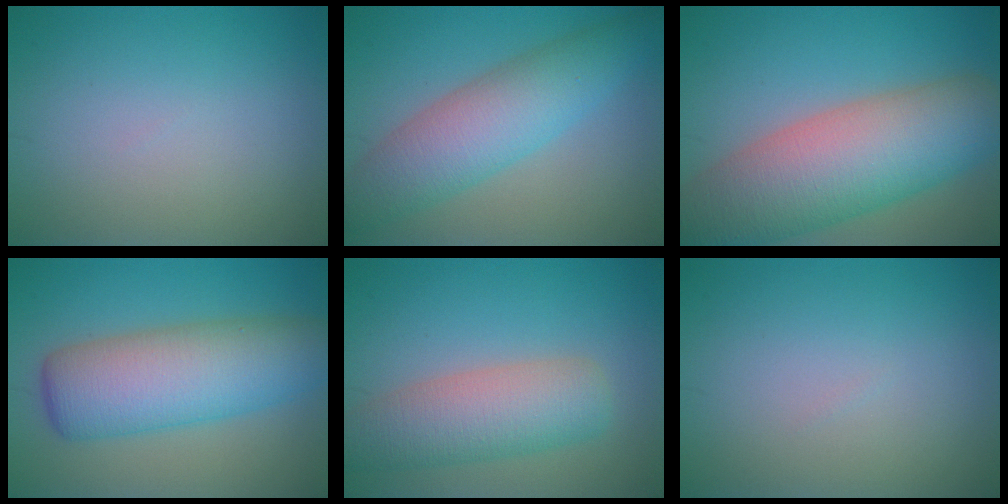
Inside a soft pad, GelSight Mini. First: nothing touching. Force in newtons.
{"total": 6.9, "press": 6.9, "slide": 0.1}
{"total": 11.8, "press": 11.8, "slide": 0.5}
{"total": 8.9, "press": 8.9, "slide": 0.2}
{"total": 6.2, "press": 6.2, "slide": 0.4}
{"total": 0.0}